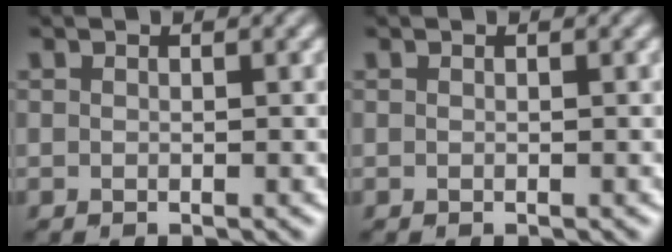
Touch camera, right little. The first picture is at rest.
{"total": 0.0}